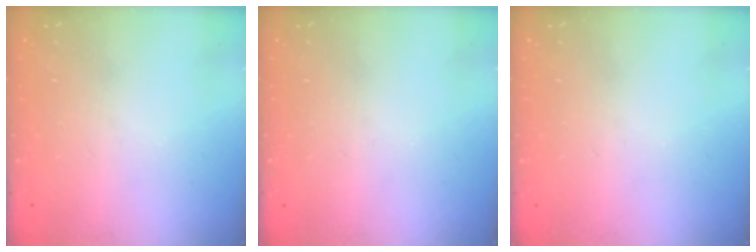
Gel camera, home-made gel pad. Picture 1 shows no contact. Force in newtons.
{"total": 0.0}
{"total": 0.0}